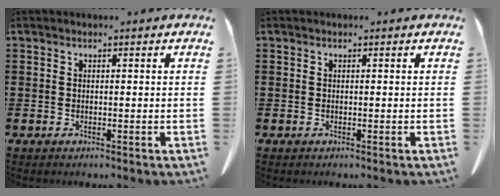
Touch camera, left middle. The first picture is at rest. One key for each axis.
{"total": 0.0}